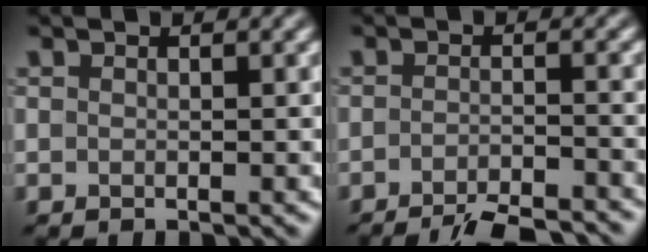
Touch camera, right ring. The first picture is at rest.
{"total": 5.3, "force": [-4.6, 0.6, 2.6], "torque": [-0.046, -0.002, -0.074]}